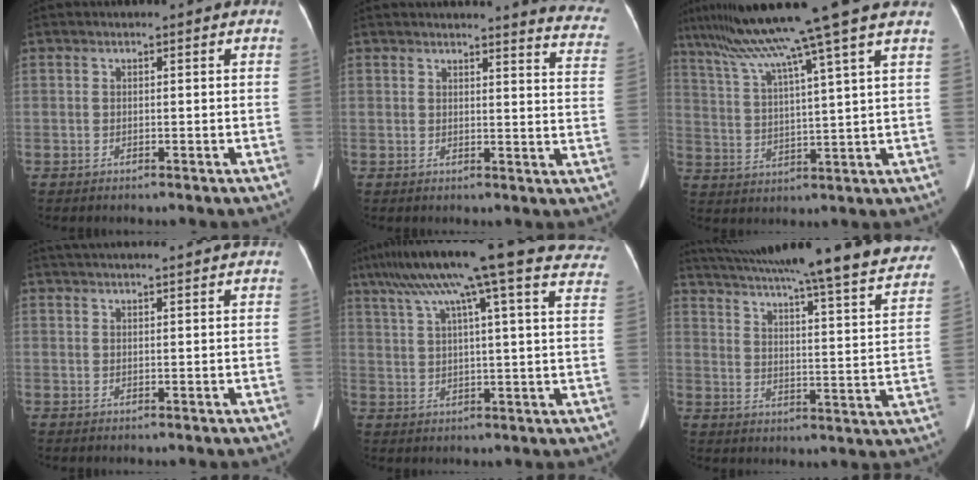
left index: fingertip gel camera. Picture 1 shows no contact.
{"total": 11.6, "force": [11.2, 0.6, 2.9], "torque": [-0.006, -0.084, 0.088]}
{"total": 15.5, "force": [12.2, -2.8, 9.2], "torque": [-0.159, 0.003, 0.187]}
{"total": 13.0, "force": [11.9, 0.4, 5.2], "torque": [-0.084, 0.036, 0.159]}
{"total": 31.5, "force": [25.9, 2.4, 17.9], "torque": [-0.237, -0.008, 0.329]}
{"total": 33.2, "force": [28.9, 2.5, 16.2], "torque": [-0.241, -0.071, 0.365]}